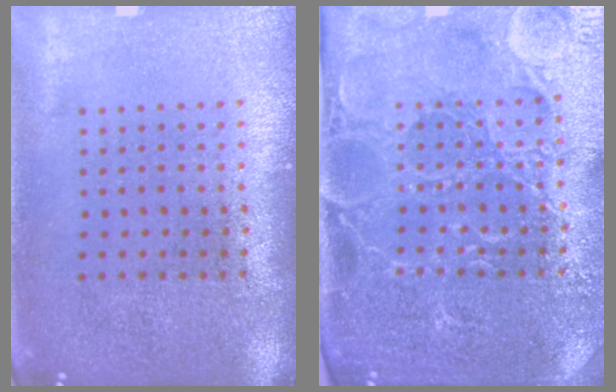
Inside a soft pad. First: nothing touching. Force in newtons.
{"total": 4.9, "press": 4.5, "slide": 1.9}